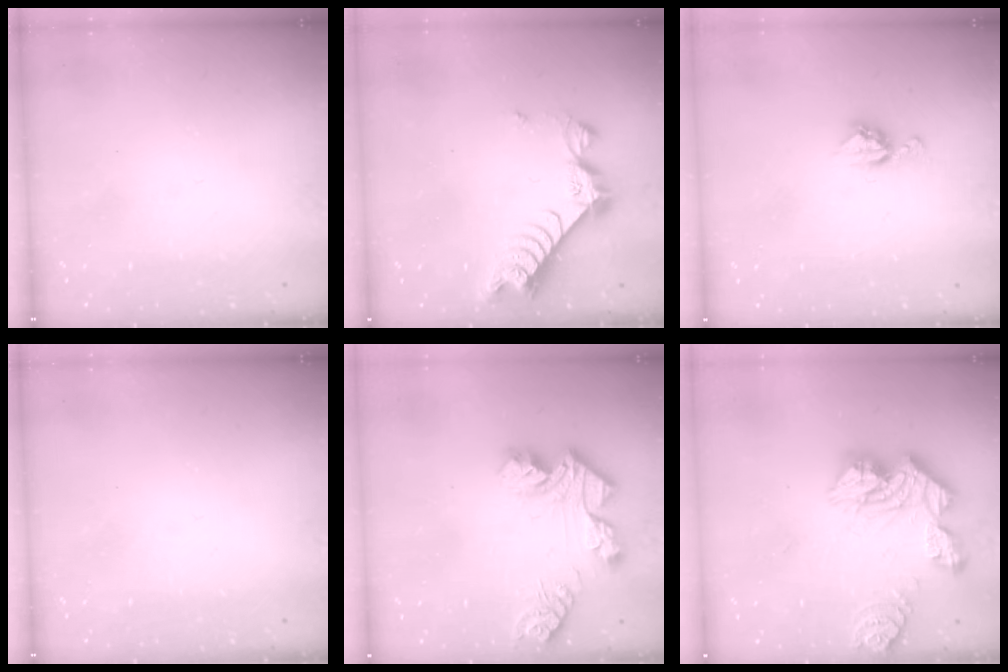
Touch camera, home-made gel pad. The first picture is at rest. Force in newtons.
{"total": 9.0, "press": 8.9, "slide": 0.9}
{"total": 7.1, "press": 7.1, "slide": 0.3}
{"total": 0.0}
{"total": 12.0, "press": 12.0, "slide": 1.1}
{"total": 19.6, "press": 19.5, "slide": 1.9}